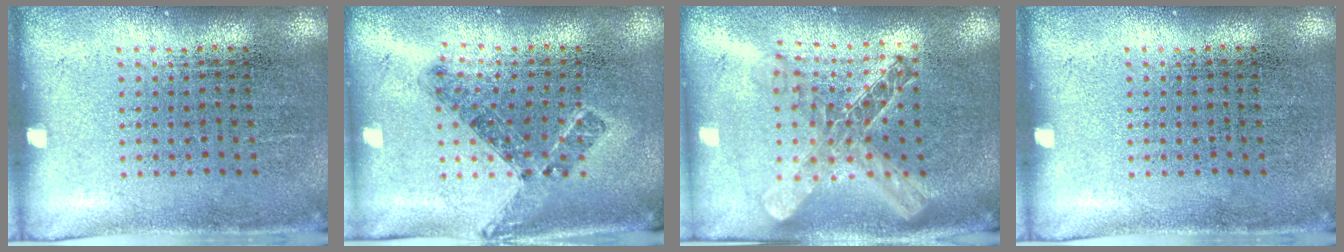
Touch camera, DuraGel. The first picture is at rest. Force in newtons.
{"total": 0.8, "press": 0.7, "slide": 0.3}
{"total": 2.1, "press": 1.8, "slide": 1.2}
{"total": 0.0}